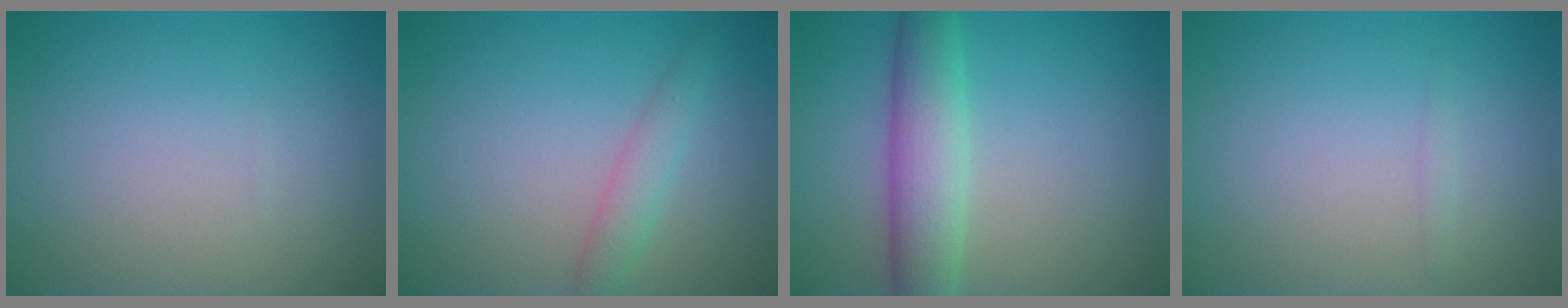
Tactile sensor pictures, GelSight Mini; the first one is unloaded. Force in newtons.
{"total": 1.9, "press": 1.9, "slide": 0.1}
{"total": 5.1, "press": 5.1, "slide": 0.4}
{"total": 0.5, "press": 0.5, "slide": 0.0}